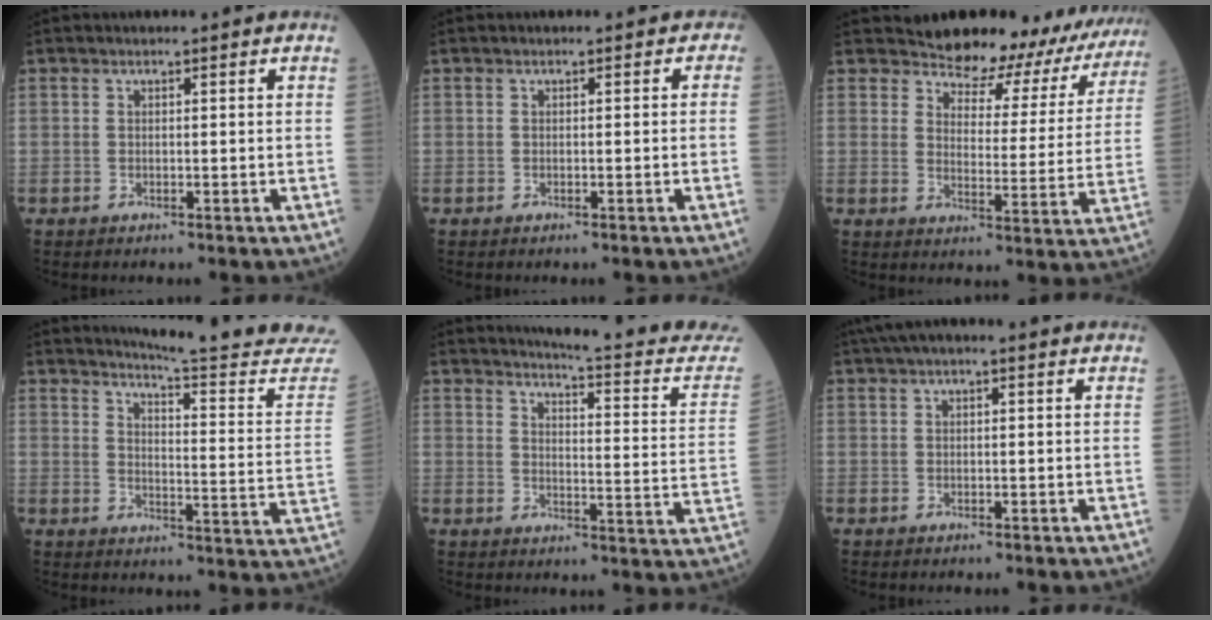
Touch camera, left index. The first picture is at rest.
{"total": 0.6, "force": [-0.3, 0.4, 0.1], "torque": [0.008, 0.006, -0.012]}
{"total": 16.0, "force": [14.9, 5.6, 2.2], "torque": [0.002, -0.042, 0.149]}
{"total": 19.7, "force": [19.1, -1.2, 4.5], "torque": [-0.060, -0.143, 0.216]}
{"total": 17.3, "force": [16.7, 0.2, 4.7], "torque": [-0.053, -0.105, 0.176]}
{"total": 4.1, "force": [2.6, 1.2, 3.0], "torque": [-0.056, 0.040, 0.039]}